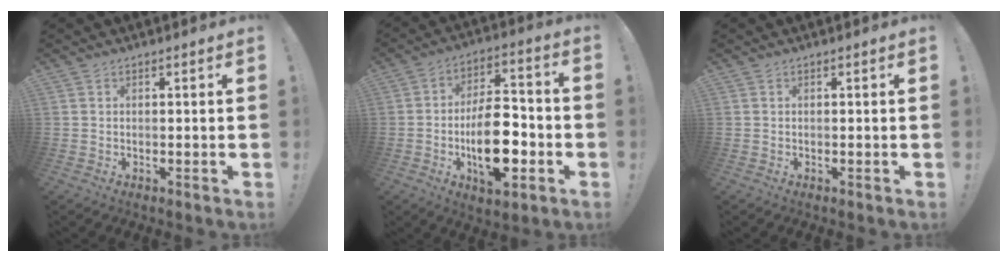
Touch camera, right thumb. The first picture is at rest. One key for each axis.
{"total": 18.0, "fx": -4.3, "fy": 9.2, "fz": 14.9, "tx": -0.243, "ty": 0.011, "tz": -0.068}
{"total": 0.0}